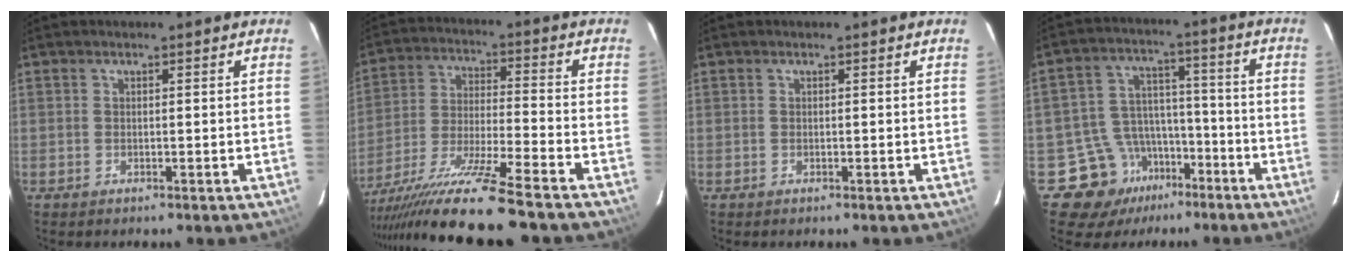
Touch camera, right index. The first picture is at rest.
{"total": 15.3, "force": [-12.6, -1.6, 8.6], "torque": [-0.168, -0.029, -0.224]}
{"total": 0.0}
{"total": 11.2, "force": [-6.4, 9.0, 2.1], "torque": [-0.031, 0.058, -0.086]}